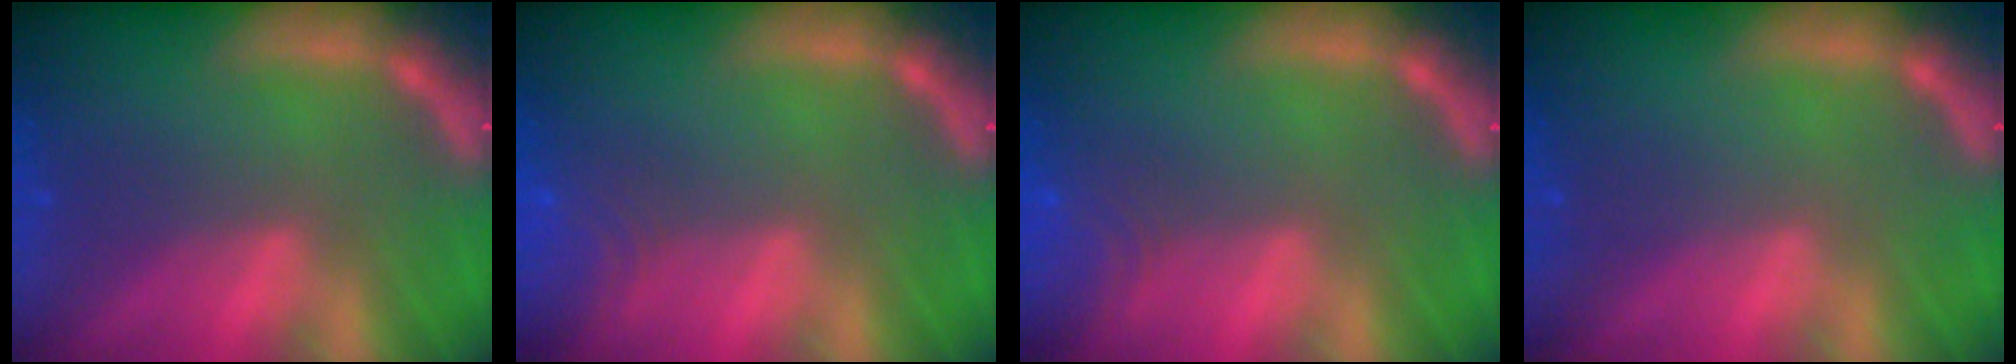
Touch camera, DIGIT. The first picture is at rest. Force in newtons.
{"total": 4.5}
{"total": 4.5}
{"total": 0.0}